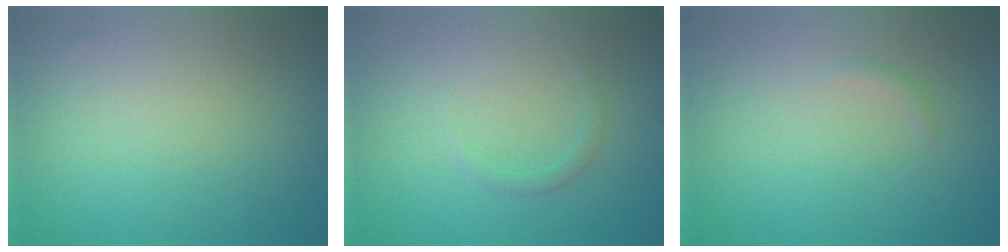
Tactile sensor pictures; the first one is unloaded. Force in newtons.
{"total": 0.9, "press": 0.9, "slide": 0.1}
{"total": 0.6, "press": 0.5, "slide": 0.1}